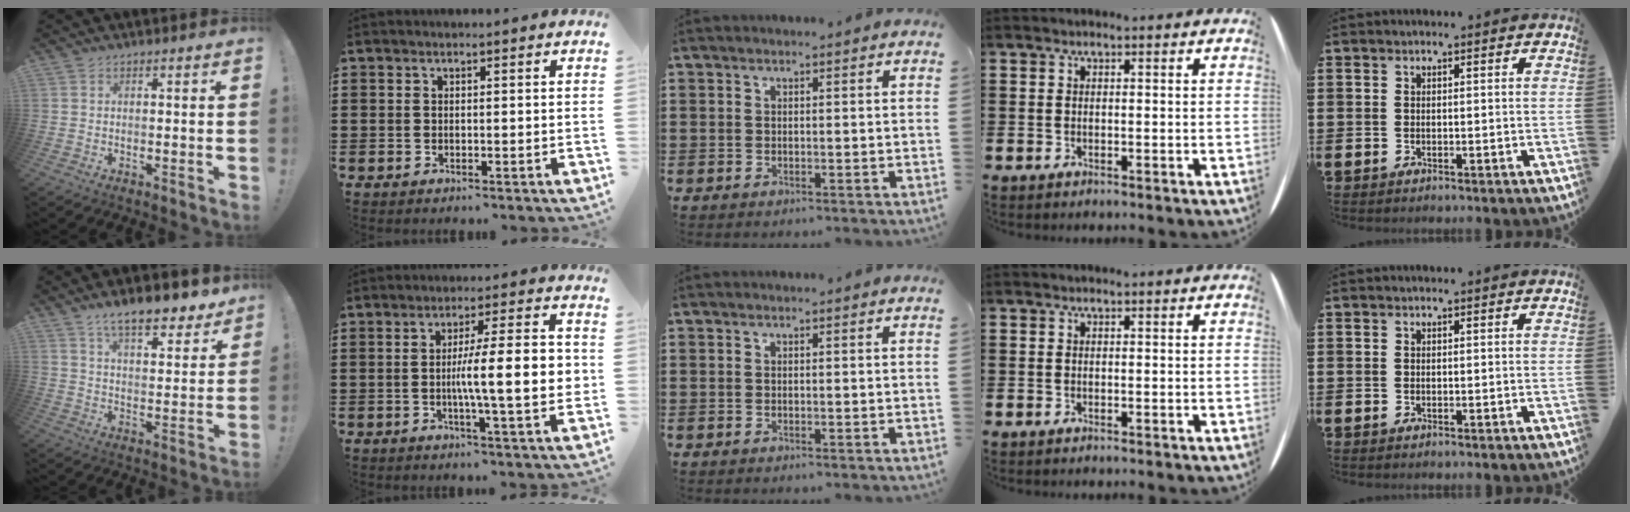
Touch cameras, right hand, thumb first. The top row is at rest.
{"thumb": {"total": 11.1, "force": [8.5, 3.6, 6.1], "torque": [-0.096, -0.056, 0.149]}, "index": {"total": 11.5, "force": [-0.6, 1.7, 11.4], "torque": [-0.178, -0.004, -0.015]}}